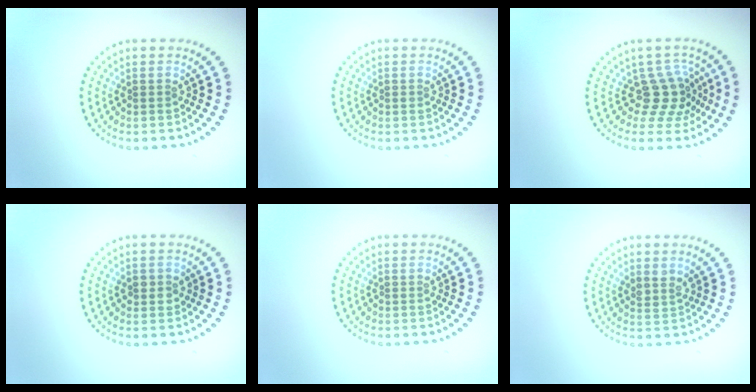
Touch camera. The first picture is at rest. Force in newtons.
{"total": 0.0}
{"total": 3.6, "press": 2.7, "slide": 2.3}
{"total": 1.1, "press": 1.0, "slide": 0.4}
{"total": 0.0}
{"total": 1.3, "press": 1.1, "slide": 0.7}